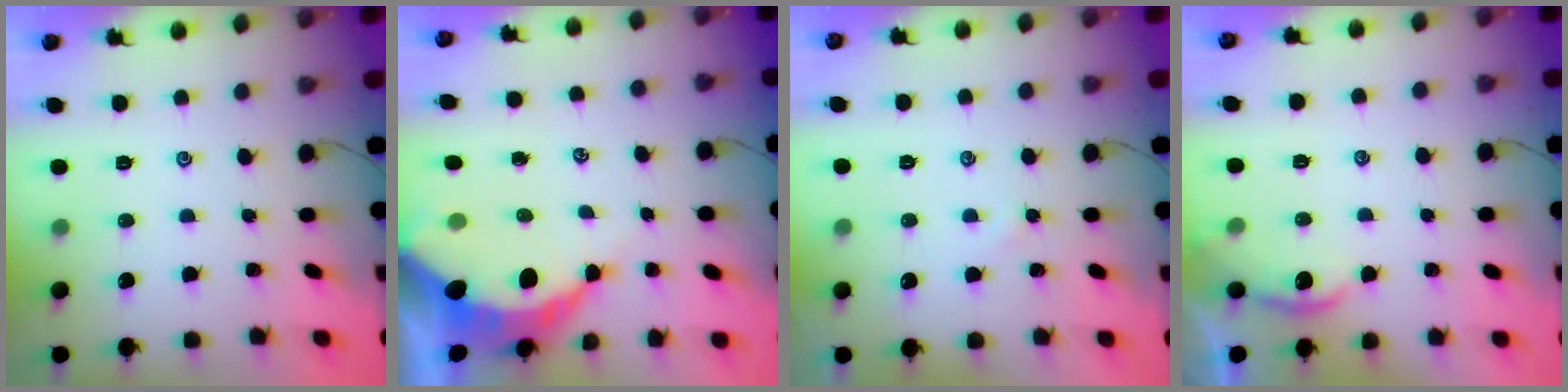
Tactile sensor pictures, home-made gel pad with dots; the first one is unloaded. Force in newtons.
{"total": 9.1, "press": 9.1, "slide": 0.7}
{"total": 2.7, "press": 2.7, "slide": 0.4}
{"total": 2.3, "press": 2.3, "slide": 0.2}